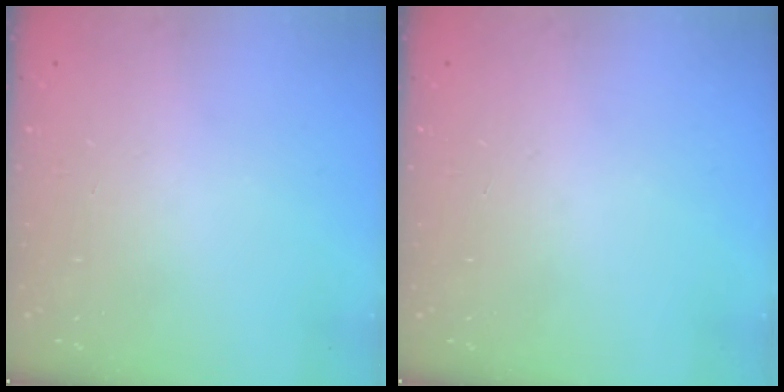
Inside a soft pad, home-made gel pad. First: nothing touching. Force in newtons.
{"total": 0.0}